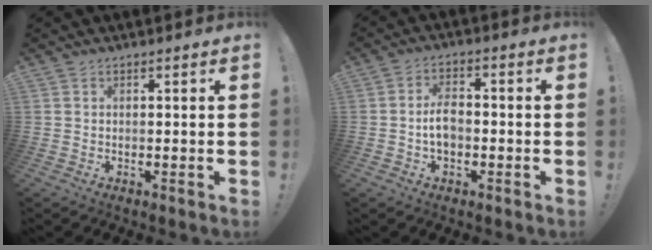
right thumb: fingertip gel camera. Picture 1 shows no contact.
{"total": 5.7, "force": [-1.3, 3.4, 4.4], "torque": [-0.086, 0.006, -0.025]}